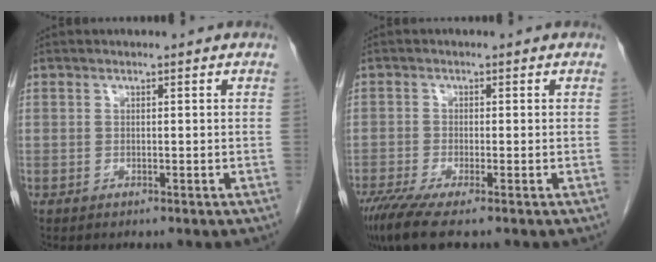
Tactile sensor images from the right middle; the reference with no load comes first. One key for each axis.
{"total": 6.1, "fx": -4.3, "fy": 0.3, "fz": 4.3, "tx": -0.079, "ty": -0.019, "tz": -0.077}